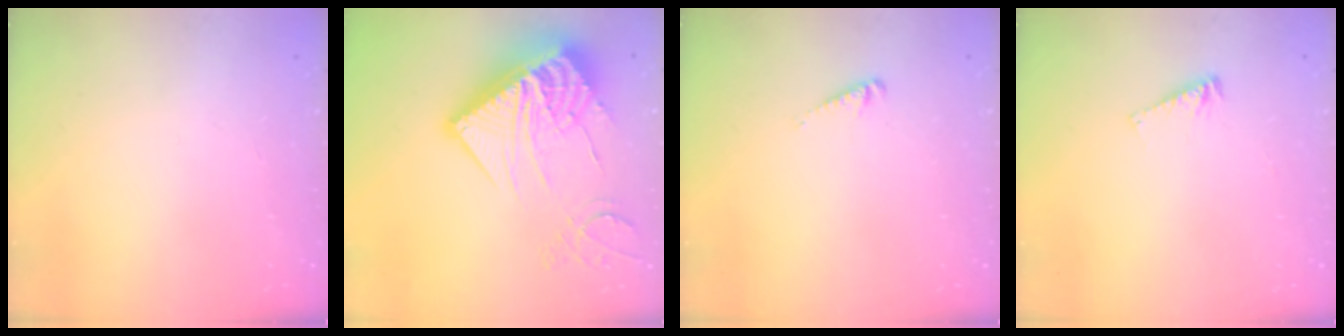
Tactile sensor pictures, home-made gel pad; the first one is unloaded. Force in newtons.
{"total": 25.3, "press": 25.1, "slide": 3.2}
{"total": 2.8, "press": 2.8, "slide": 0.3}
{"total": 2.6, "press": 2.6, "slide": 0.3}